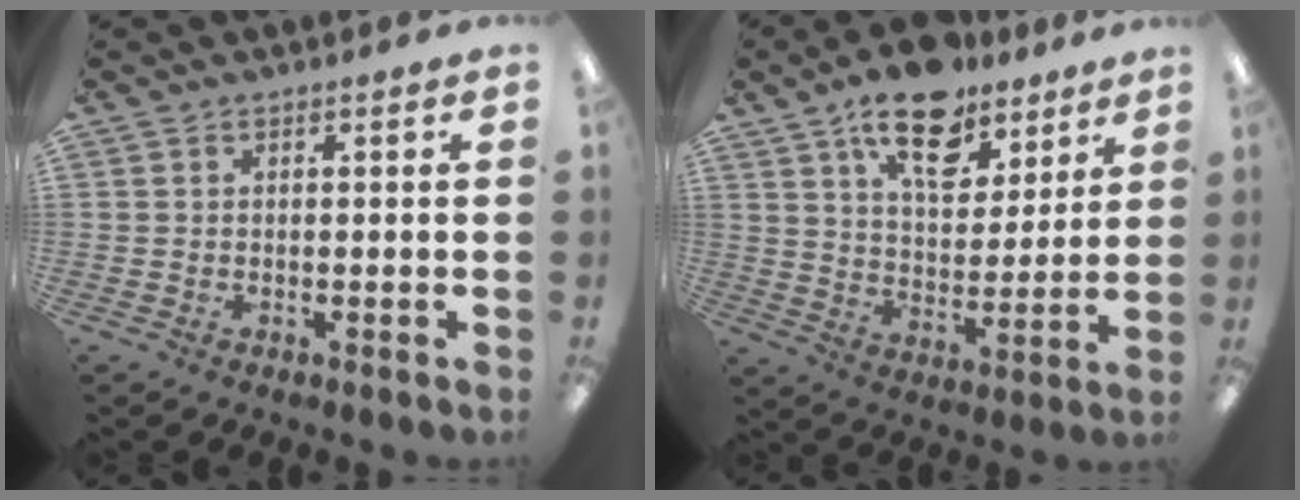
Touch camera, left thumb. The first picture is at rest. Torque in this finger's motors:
{"motor_torque": [0.26, 0.37, 1.65, -1.12, 0.33]}